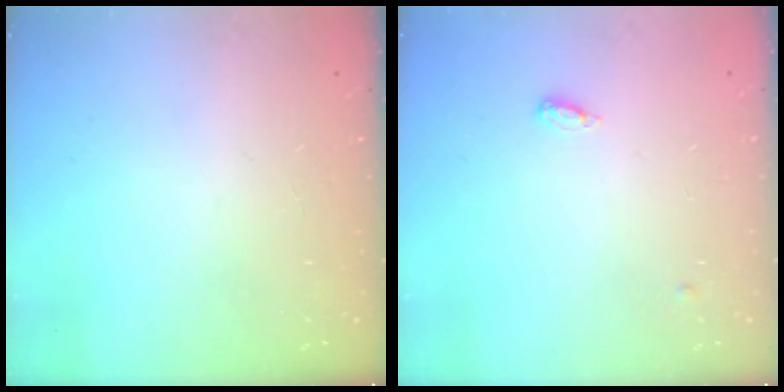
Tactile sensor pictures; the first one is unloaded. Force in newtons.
{"total": 4.0, "press": 3.9, "slide": 0.7}